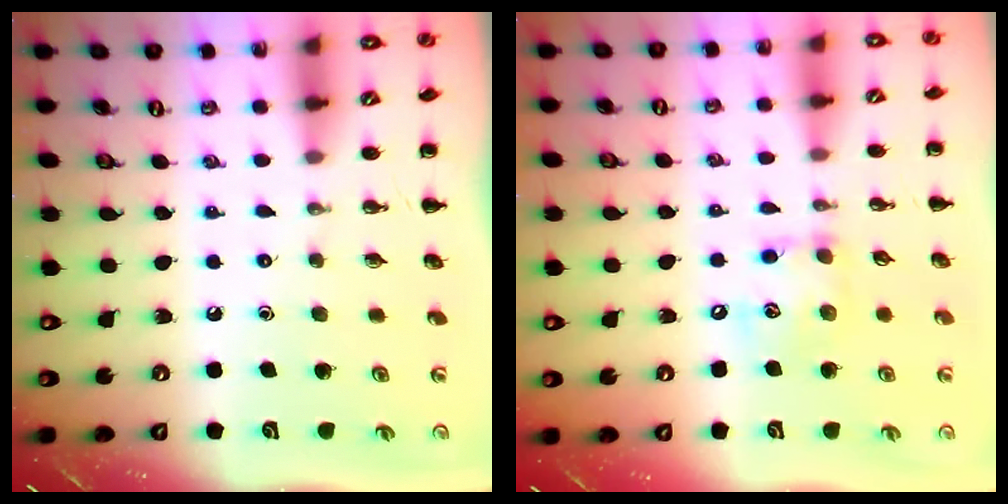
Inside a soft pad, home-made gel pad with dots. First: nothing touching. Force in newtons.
{"total": 9.6, "press": 9.5, "slide": 1.2}